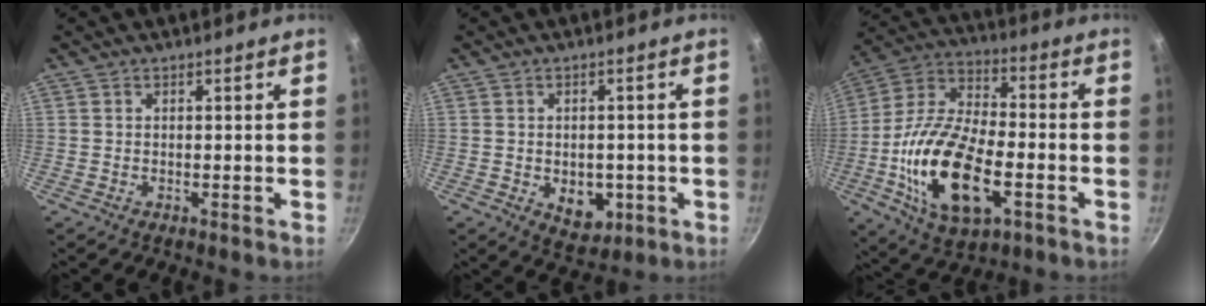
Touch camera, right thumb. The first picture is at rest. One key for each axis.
{"total": 7.0, "fx": -1.8, "fy": 4.9, "fz": 4.6, "tx": -0.040, "ty": 0.000, "tz": -0.015}
{"total": 22.0, "fx": -5.6, "fy": 10.8, "fz": 18.3, "tx": -0.348, "ty": 0.022, "tz": -0.109}